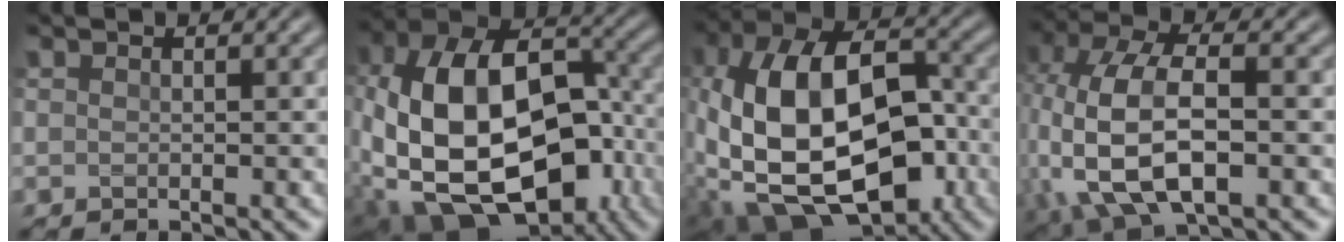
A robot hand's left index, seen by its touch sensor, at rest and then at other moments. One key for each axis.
{"total": 19.3, "fx": -3.6, "fy": 12.8, "fz": 14.0, "tx": -0.269, "ty": -0.014, "tz": -0.026}
{"total": 17.9, "fx": -3.2, "fy": 10.9, "fz": 13.8, "tx": -0.256, "ty": -0.002, "tz": -0.029}
{"total": 11.3, "fx": -1.2, "fy": 6.0, "fz": 9.6, "tx": -0.210, "ty": 0.002, "tz": -0.024}